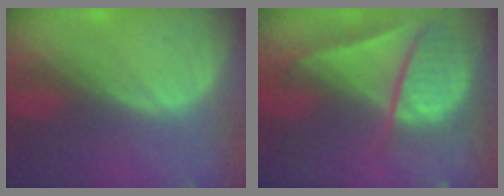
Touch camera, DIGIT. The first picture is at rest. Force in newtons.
{"total": 9.4, "press": 8.1, "slide": 4.7}